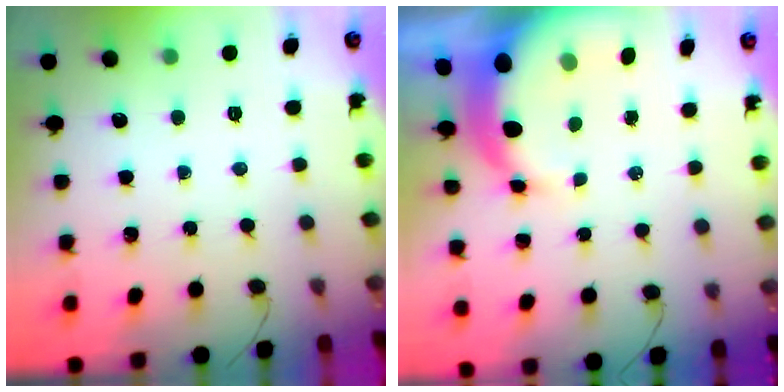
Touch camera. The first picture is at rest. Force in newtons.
{"total": 10.0, "press": 9.8, "slide": 1.9}